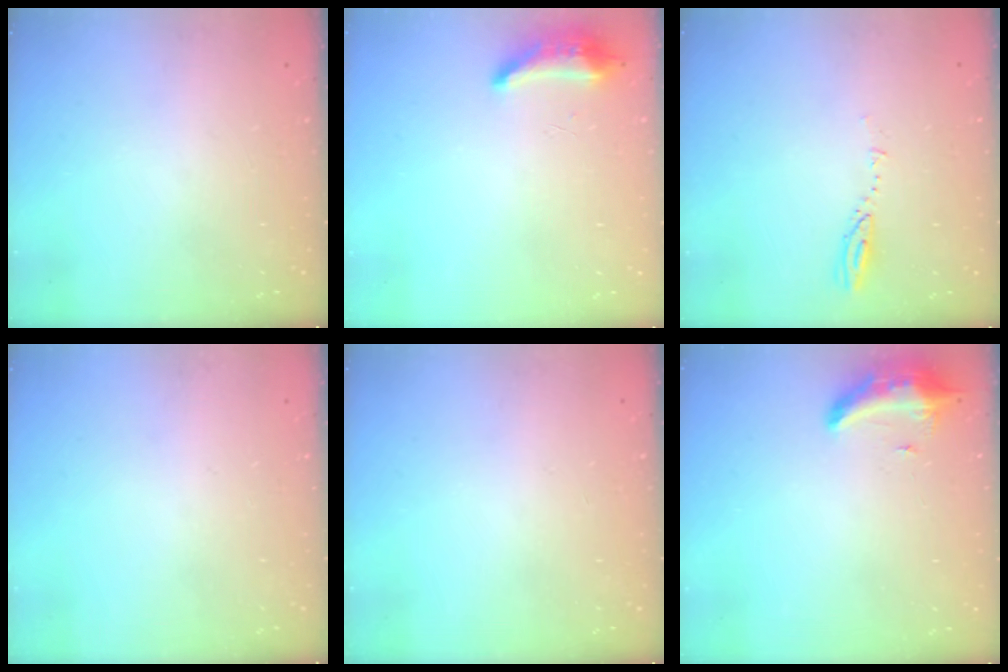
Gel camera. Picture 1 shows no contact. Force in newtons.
{"total": 16.0, "press": 10.0, "slide": 12.4}
{"total": 2.9, "press": 2.9, "slide": 0.3}
{"total": 0.0}
{"total": 0.0}
{"total": 8.6, "press": 8.4, "slide": 1.5}